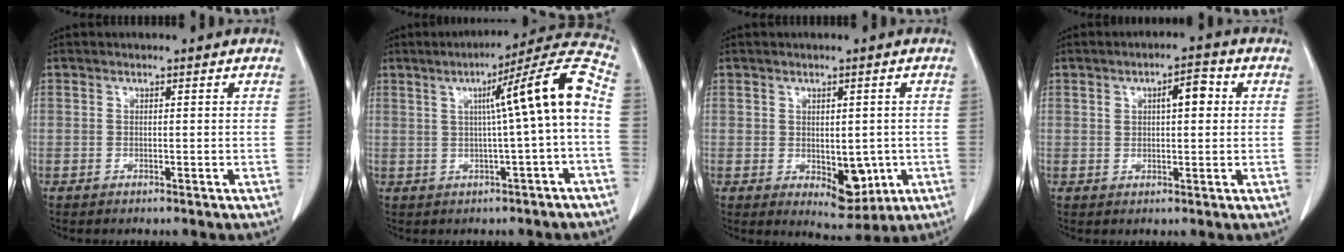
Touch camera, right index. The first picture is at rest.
{"total": 11.6, "force": [0.0, -0.4, 11.6], "torque": [-0.160, 0.032, -0.001]}
{"total": 7.9, "force": [-1.4, 4.6, 6.3], "torque": [-0.087, -0.001, -0.001]}
{"total": 5.3, "force": [1.4, 2.2, 4.6], "torque": [-0.078, 0.020, 0.026]}